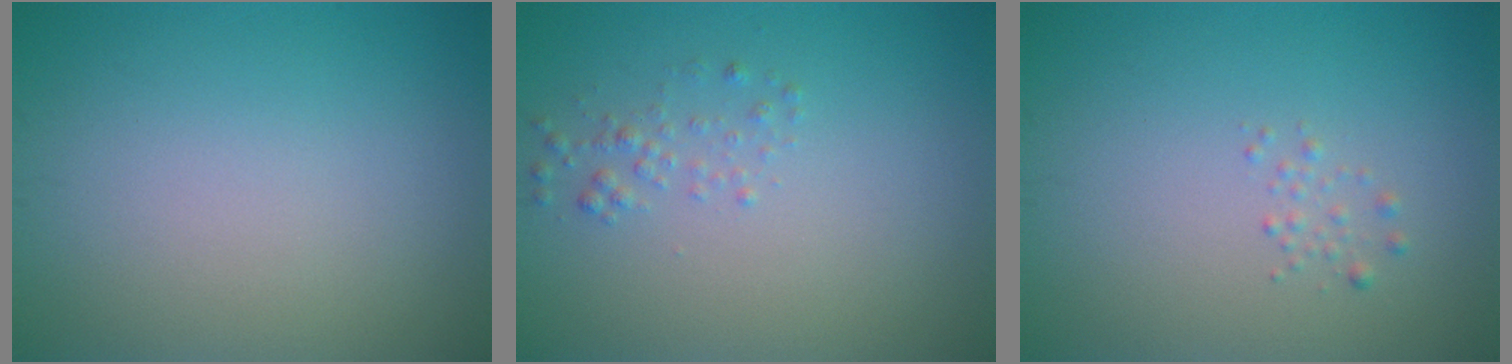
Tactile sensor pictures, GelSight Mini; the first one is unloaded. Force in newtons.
{"total": 1.2, "press": 1.2, "slide": 0.1}
{"total": 0.8, "press": 0.8, "slide": 0.0}